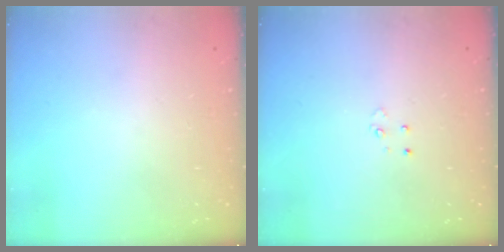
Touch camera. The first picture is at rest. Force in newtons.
{"total": 3.0, "press": 3.0, "slide": 0.4}